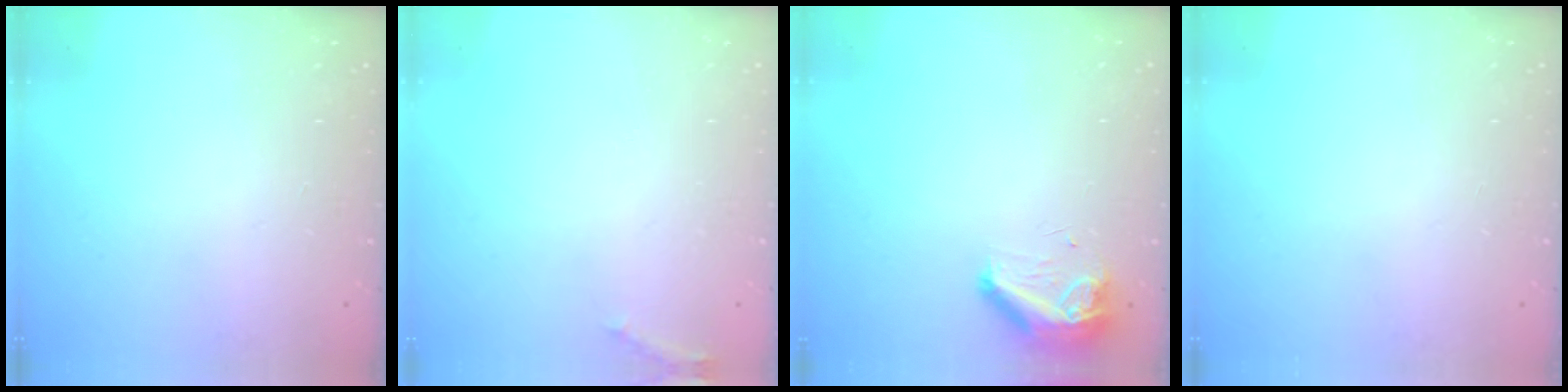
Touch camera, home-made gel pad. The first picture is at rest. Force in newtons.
{"total": 5.1, "press": 4.8, "slide": 1.8}
{"total": 8.4, "press": 8.2, "slide": 1.9}
{"total": 0.0}